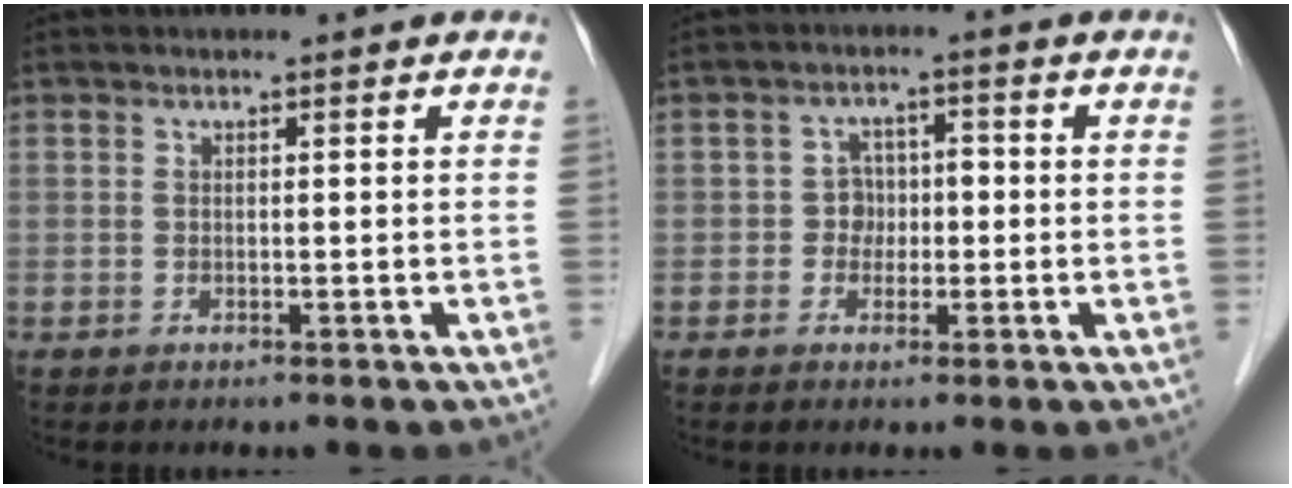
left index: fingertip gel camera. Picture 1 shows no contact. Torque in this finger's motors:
{"motor_torque": [-0.18, -0.07, 0.03, -0.01]}